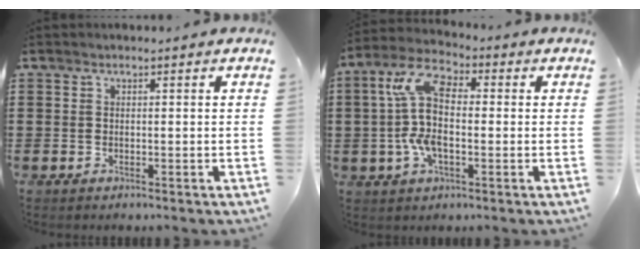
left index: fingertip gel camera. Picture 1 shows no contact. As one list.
[{"total": 10.9, "force": [0.1, 5.4, 9.5], "torque": [-0.219, 0.001, -0.005]}]